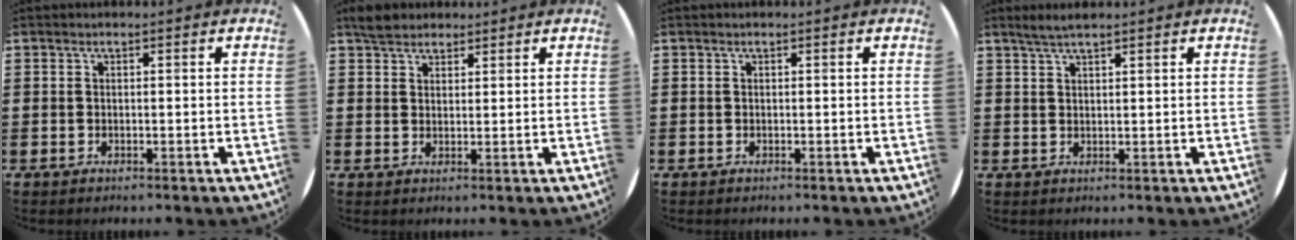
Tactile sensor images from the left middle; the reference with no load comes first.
{"total": 3.0, "force": [2.8, 1.2, 0.4], "torque": [-0.005, 0.004, 0.052]}
{"total": 0.0}
{"total": 1.9, "force": [1.7, 0.1, 0.9], "torque": [-0.017, 0.003, 0.030]}